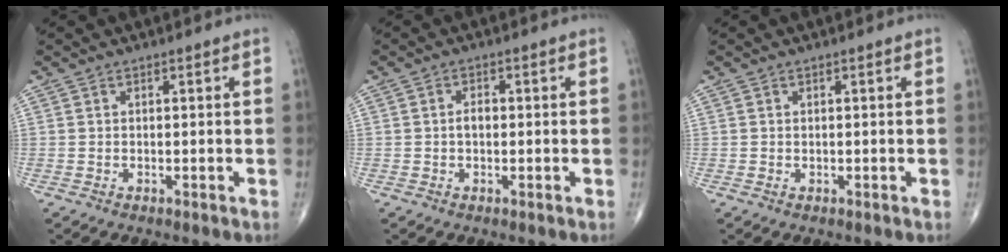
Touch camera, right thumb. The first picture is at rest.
{"total": 1.8, "force": [-0.2, 1.2, 1.4], "torque": [-0.020, 0.004, -0.006]}
{"total": 0.0}